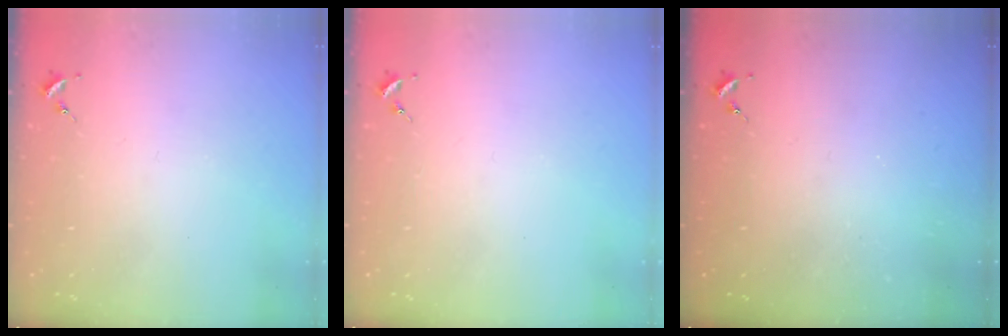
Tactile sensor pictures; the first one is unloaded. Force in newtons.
{"total": 0.0}
{"total": 0.0}